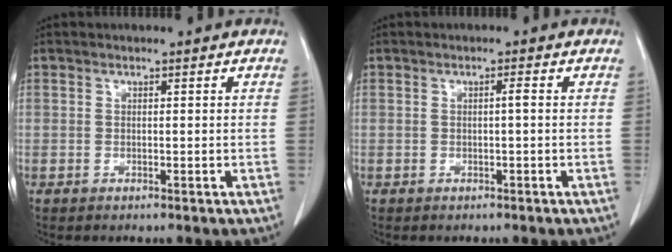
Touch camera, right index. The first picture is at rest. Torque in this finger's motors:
{"motor_torque": [0.13, -0.09, 0.10, 0.00]}